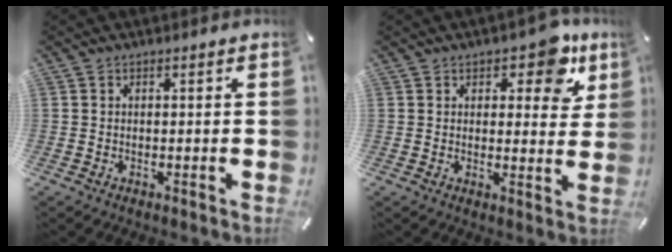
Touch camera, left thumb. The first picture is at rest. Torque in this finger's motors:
{"motor_torque": [0.34, -0.20, 0.19, 0.14, 0.01]}